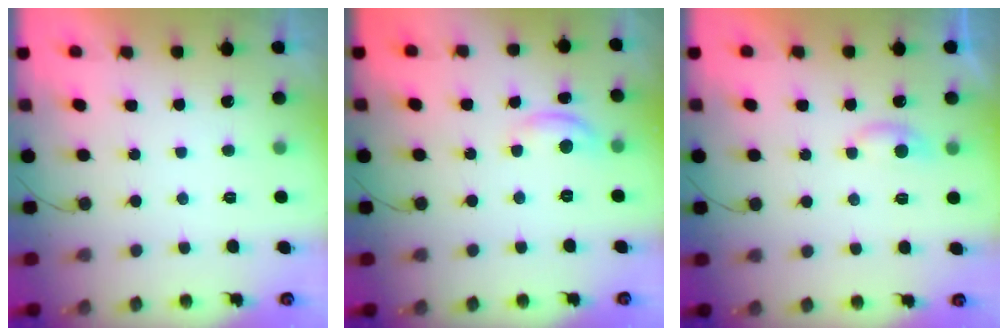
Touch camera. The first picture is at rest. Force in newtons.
{"total": 7.2, "press": 7.2, "slide": 0.3}
{"total": 4.5, "press": 4.5, "slide": 0.5}